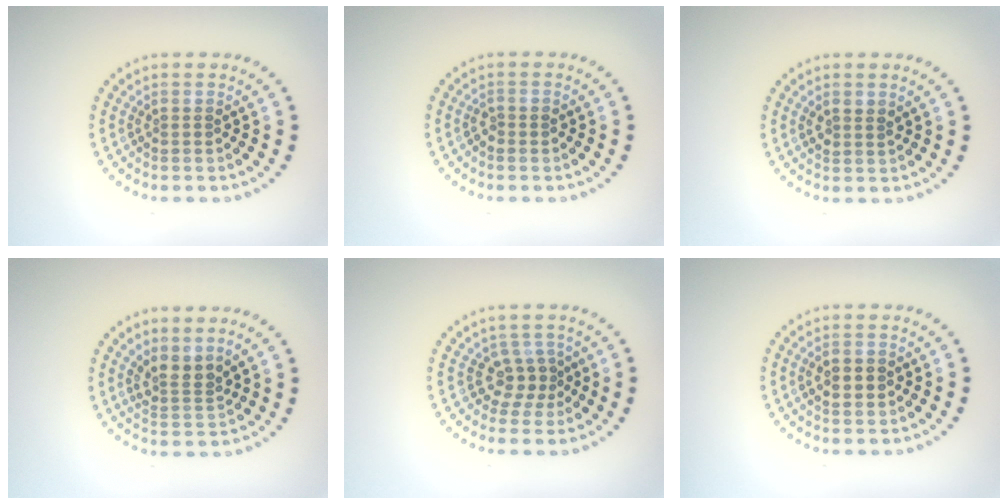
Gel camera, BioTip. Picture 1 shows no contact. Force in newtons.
{"total": 0.8, "press": 0.8, "slide": 0.1}
{"total": 1.3, "press": 1.1, "slide": 0.7}
{"total": 2.5, "press": 1.8, "slide": 1.7}
{"total": 2.5, "press": 1.8, "slide": 1.7}
{"total": 2.2, "press": 2.2, "slide": 0.2}